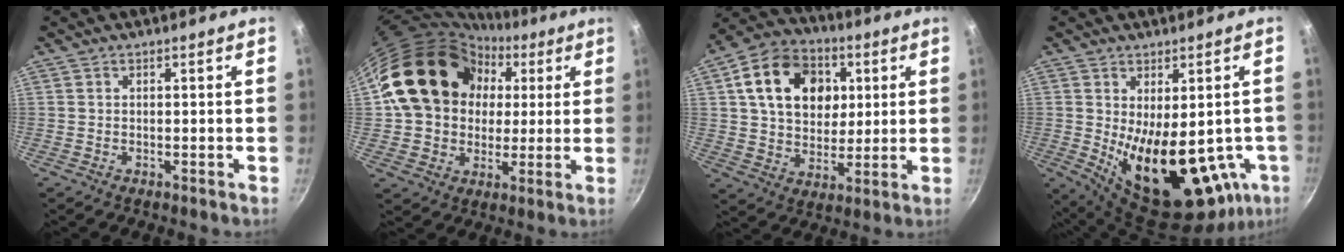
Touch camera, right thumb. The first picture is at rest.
{"total": 20.8, "force": [4.3, 16.9, 11.4], "torque": [-0.167, 0.034, 0.075]}
{"total": 18.2, "force": [4.9, 13.8, 10.9], "torque": [-0.151, 0.009, 0.076]}
{"total": 21.4, "force": [-3.5, 10.7, 18.2], "torque": [-0.228, -0.036, -0.017]}